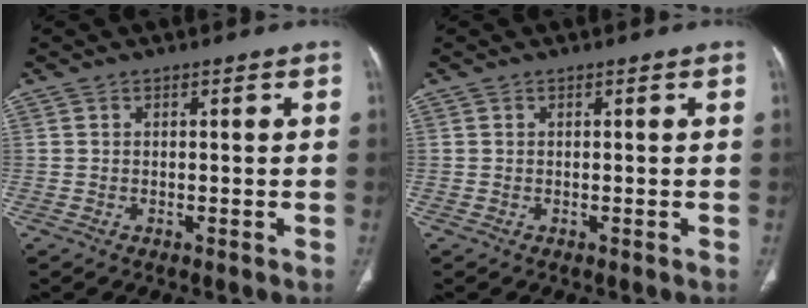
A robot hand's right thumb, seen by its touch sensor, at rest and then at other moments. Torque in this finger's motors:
{"motor_torque": [0.00, 0.00, 0.16, 0.17, 0.02]}